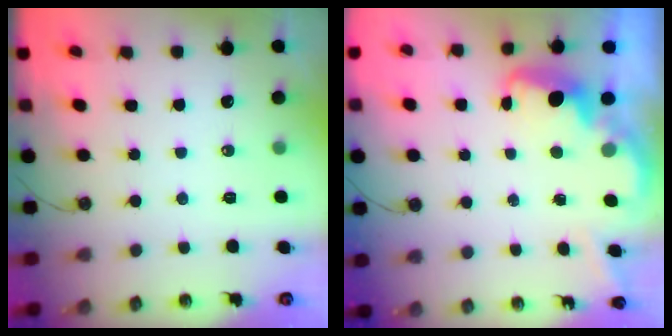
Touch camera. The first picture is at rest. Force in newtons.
{"total": 3.6, "press": 3.6, "slide": 0.6}